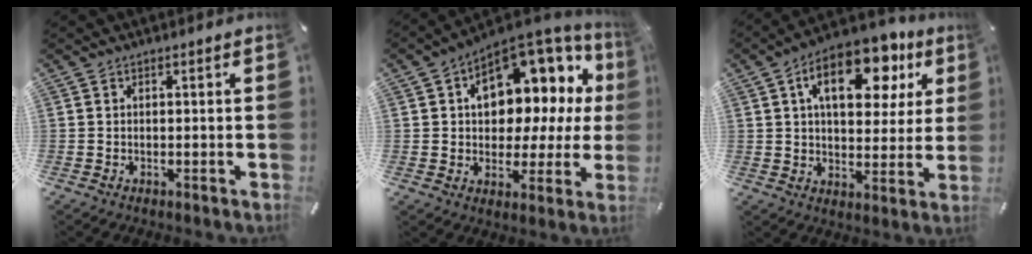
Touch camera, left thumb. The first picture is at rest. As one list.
[{"total": 12.6, "force": [5.6, 8.4, 7.5], "torque": [-0.091, -0.064, 0.096]}, {"total": 17.5, "force": [8.2, 9.7, 12.0], "torque": [-0.173, -0.026, 0.133]}]